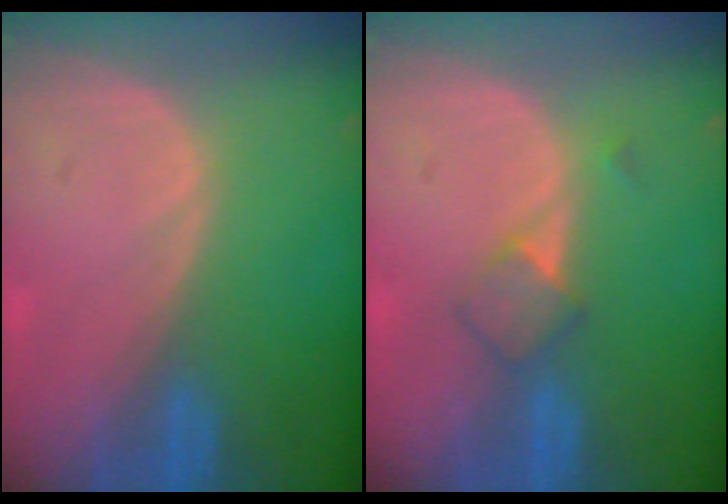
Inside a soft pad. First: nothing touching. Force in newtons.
{"total": 3.2, "press": 3.0, "slide": 1.2}